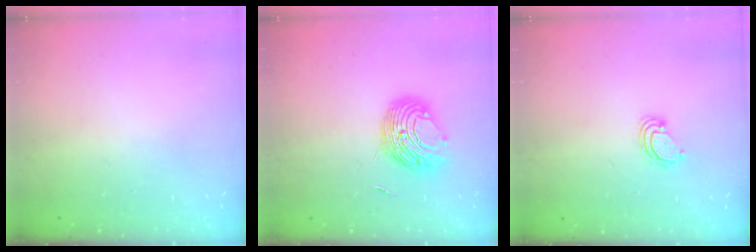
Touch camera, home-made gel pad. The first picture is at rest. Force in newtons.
{"total": 9.4, "press": 9.3, "slide": 1.0}
{"total": 2.9, "press": 2.9, "slide": 0.3}